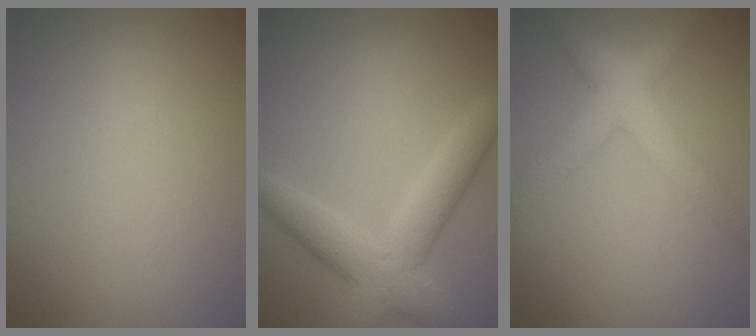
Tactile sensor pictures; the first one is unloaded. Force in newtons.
{"total": 5.0, "press": 5.0, "slide": 0.2}
{"total": 4.6, "press": 4.6, "slide": 0.2}